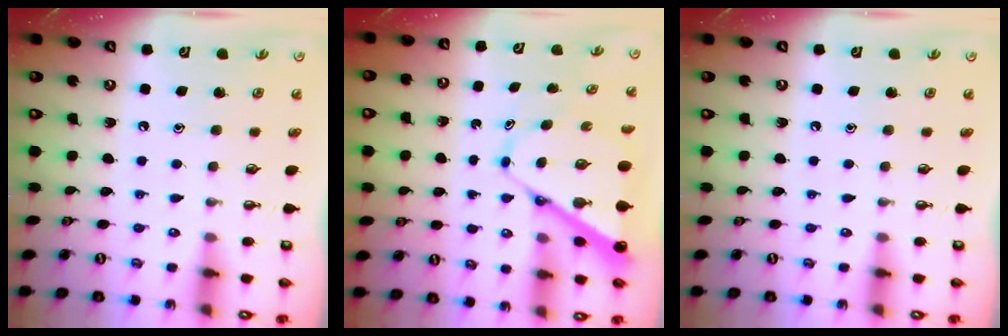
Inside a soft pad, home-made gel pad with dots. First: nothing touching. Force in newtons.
{"total": 9.6, "press": 9.6, "slide": 0.9}
{"total": 0.0}